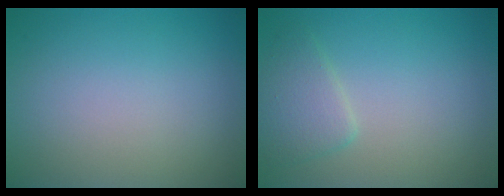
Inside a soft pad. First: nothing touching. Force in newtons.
{"total": 2.4, "press": 2.4, "slide": 0.1}